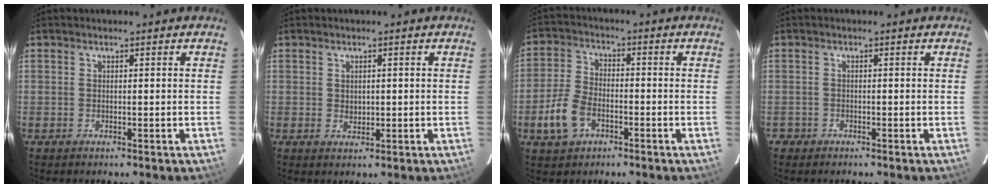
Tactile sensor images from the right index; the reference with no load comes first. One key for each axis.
{"total": 1.7, "fx": 0.3, "fy": 1.4, "fz": 0.9, "tx": -0.011, "ty": 0.001, "tz": 0.008}
{"total": 8.2, "fx": -3.7, "fy": 5.1, "fz": 5.3, "tx": -0.125, "ty": 0.006, "tz": -0.067}
{"total": 1.6, "fx": -0.9, "fy": 1.3, "fz": 0.0, "tx": -0.005, "ty": 0.006, "tz": -0.015}